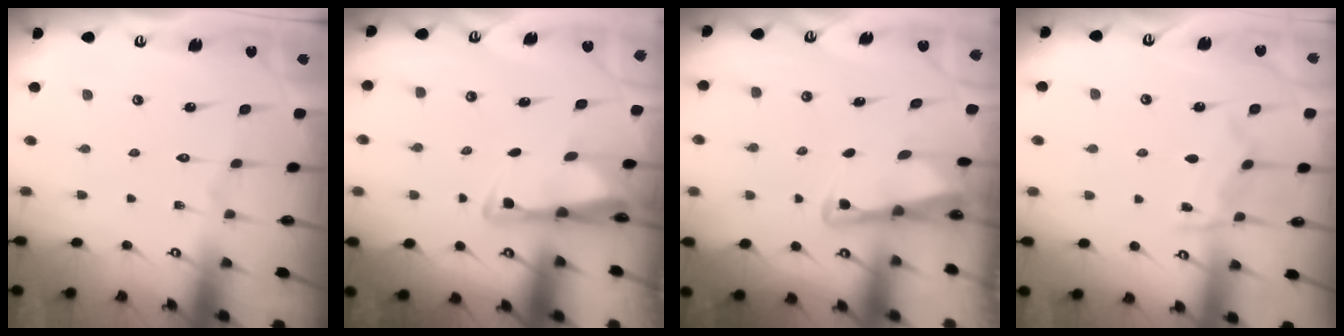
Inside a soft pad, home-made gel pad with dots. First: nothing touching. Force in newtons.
{"total": 3.0, "press": 3.0, "slide": 0.7}
{"total": 2.9, "press": 2.8, "slide": 0.4}
{"total": 7.4, "press": 7.4, "slide": 0.7}